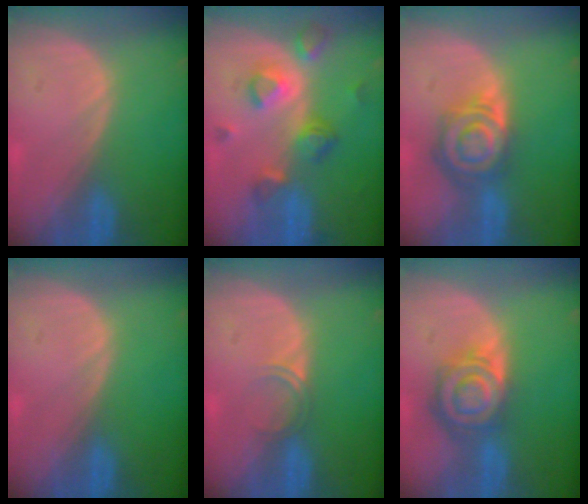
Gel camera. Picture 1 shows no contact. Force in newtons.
{"total": 7.9, "press": 7.1, "slide": 3.5}
{"total": 8.1, "press": 7.1, "slide": 4.0}
{"total": 0.0}
{"total": 1.8, "press": 1.5, "slide": 1.1}
{"total": 8.3, "press": 7.1, "slide": 4.2}